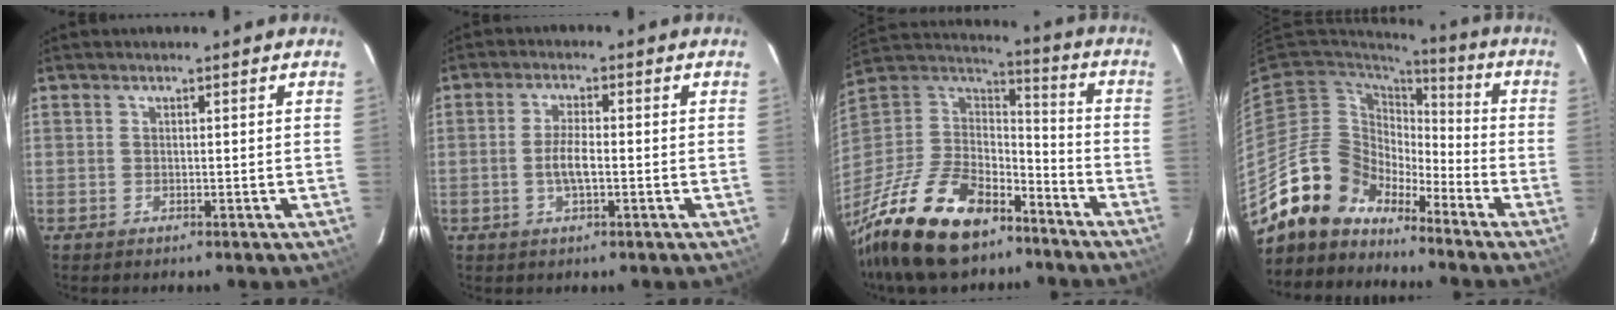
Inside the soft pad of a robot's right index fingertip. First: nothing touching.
{"total": 3.9, "force": [-0.9, 0.7, 3.7], "torque": [-0.075, 0.000, -0.018]}
{"total": 26.4, "force": [-18.3, 12.5, 14.4], "torque": [-0.311, -0.006, -0.301]}
{"total": 12.7, "force": [-10.7, 6.8, 0.8], "torque": [-0.026, 0.036, -0.202]}